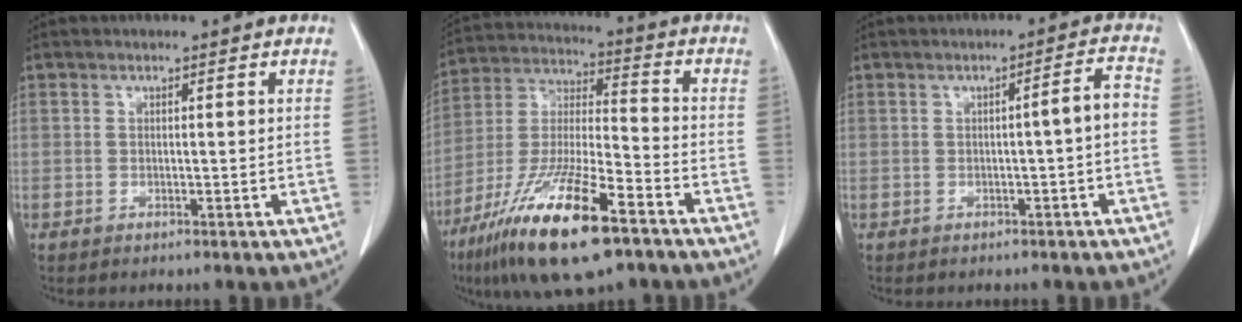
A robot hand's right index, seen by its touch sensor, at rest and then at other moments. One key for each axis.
{"total": 19.4, "fx": -11.4, "fy": 3.4, "fz": 15.3, "tx": -0.311, "ty": -0.039, "tz": -0.206}
{"total": 3.4, "fx": -0.7, "fy": 0.0, "fz": 3.4, "tx": -0.045, "ty": 0.009, "tz": -0.010}